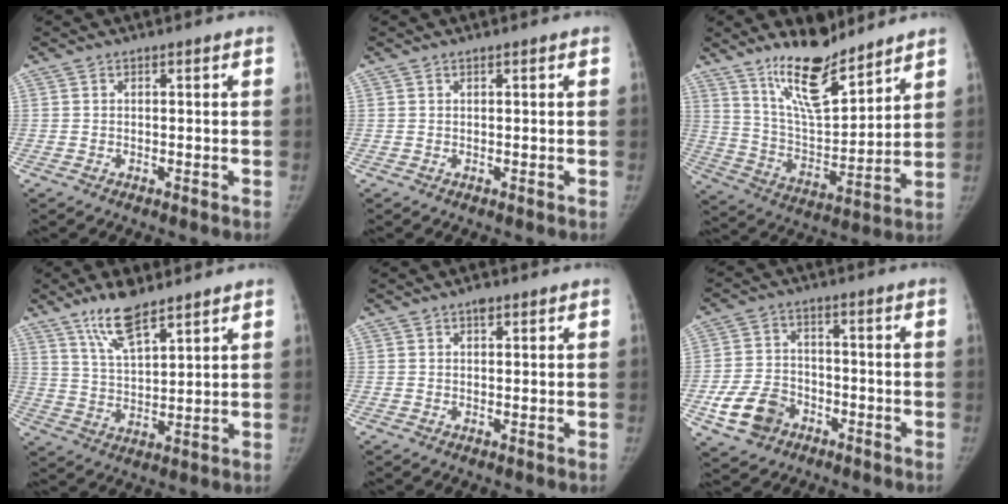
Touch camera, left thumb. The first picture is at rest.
{"total": 0.0}
{"total": 15.4, "force": [11.7, 4.6, 8.9], "torque": [-0.124, -0.083, 0.217]}
{"total": 9.3, "force": [6.6, 2.7, 5.9], "torque": [-0.099, -0.037, 0.130]}
{"total": 1.5, "force": [0.9, 0.8, 0.9], "torque": [-0.008, -0.002, 0.011]}
{"total": 9.4, "force": [-4.4, 7.1, 4.4], "torque": [-0.071, 0.023, -0.074]}